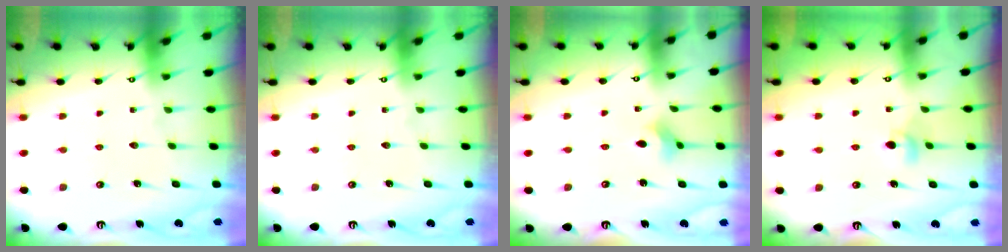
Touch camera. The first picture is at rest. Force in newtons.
{"total": 0.0}
{"total": 2.3, "press": 2.2, "slide": 0.4}
{"total": 3.5, "press": 3.4, "slide": 0.8}